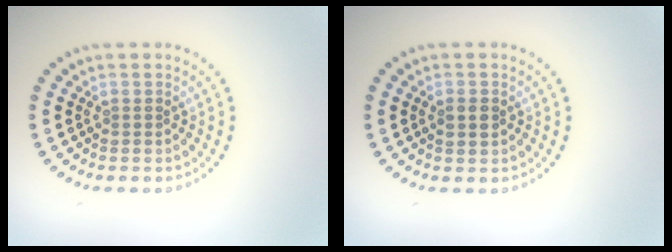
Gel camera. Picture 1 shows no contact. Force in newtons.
{"total": 1.3, "press": 1.3, "slide": 0.1}